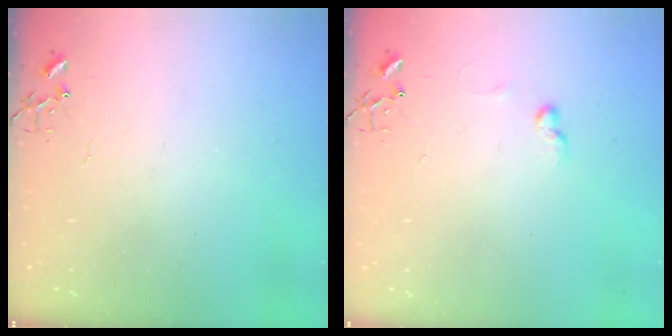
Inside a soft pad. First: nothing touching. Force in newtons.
{"total": 5.9, "press": 5.9, "slide": 0.8}